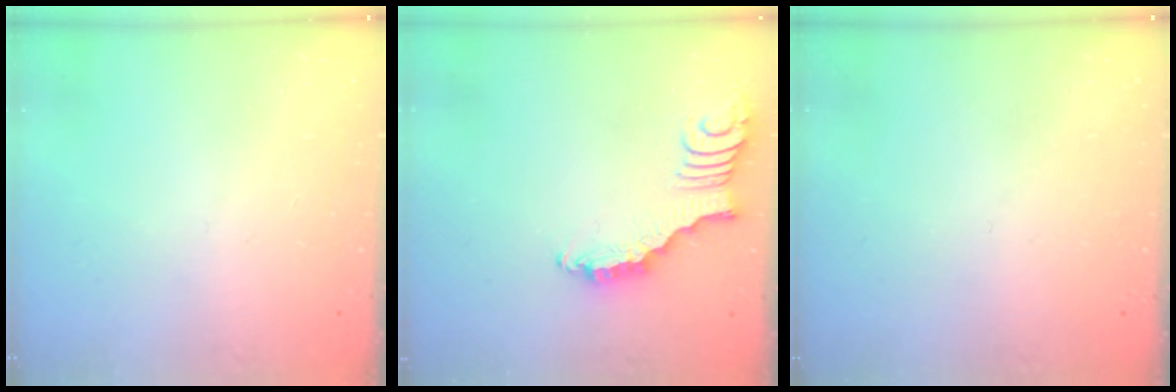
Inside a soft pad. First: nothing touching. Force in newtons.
{"total": 2.7, "press": 2.7, "slide": 0.4}
{"total": 0.0}